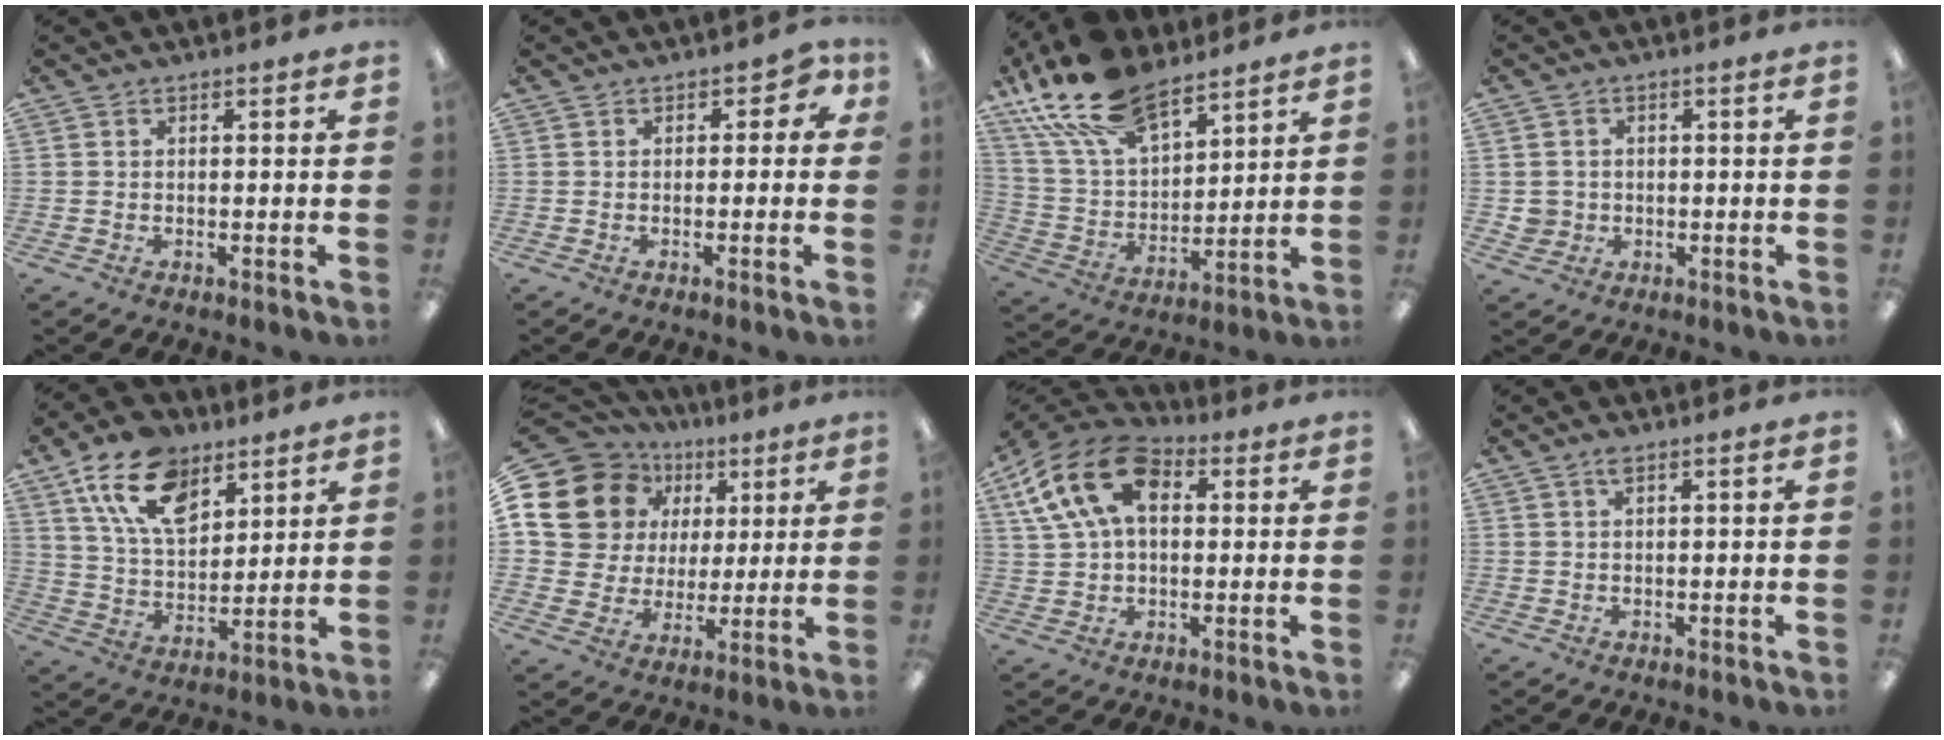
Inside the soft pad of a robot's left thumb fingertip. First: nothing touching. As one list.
[{"total": 3.0, "force": [0.6, 2.1, 2.1], "torque": [-0.024, 0.003, 0.007]}, {"total": 19.6, "force": [13.6, 9.3, 10.6], "torque": [-0.230, -0.069, 0.244]}, {"total": 2.9, "force": [-0.1, 2.9, 0.2], "torque": [-0.001, 0.000, -0.004]}, {"total": 15.9, "force": [9.3, 9.3, 8.9], "torque": [-0.164, -0.029, 0.173]}, {"total": 17.1, "force": [7.0, 14.1, 6.6], "torque": [-0.141, -0.030, 0.145]}, {"total": 17.0, "force": [5.9, 11.1, 11.5], "torque": [-0.236, -0.010, 0.106]}, {"total": 1.3, "force": [0.8, 0.3, 1.0], "torque": [-0.022, 0.001, 0.014]}]